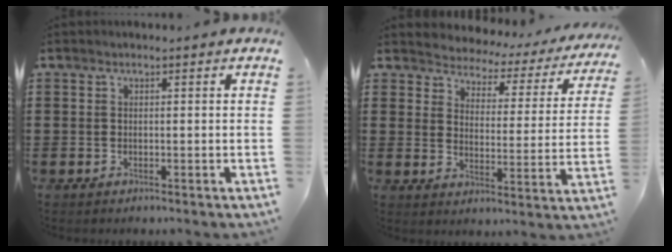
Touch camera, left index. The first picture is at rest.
{"total": 2.7, "force": [2.6, 0.8, 0.0], "torque": [-0.021, -0.026, 0.035]}